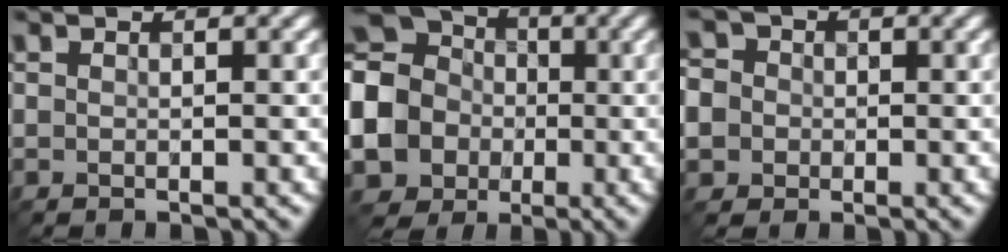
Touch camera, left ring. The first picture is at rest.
{"total": 19.4, "force": [-1.8, 18.1, 6.8], "torque": [-0.192, -0.004, -0.077]}
{"total": 8.4, "force": [-0.9, 7.8, 3.1], "torque": [-0.071, 0.018, -0.058]}